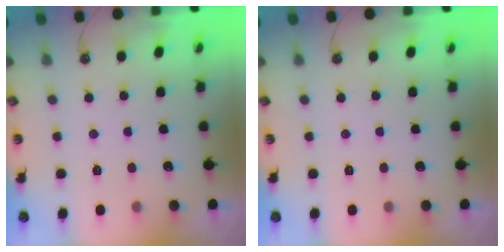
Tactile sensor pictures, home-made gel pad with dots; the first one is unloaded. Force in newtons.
{"total": 0.0}